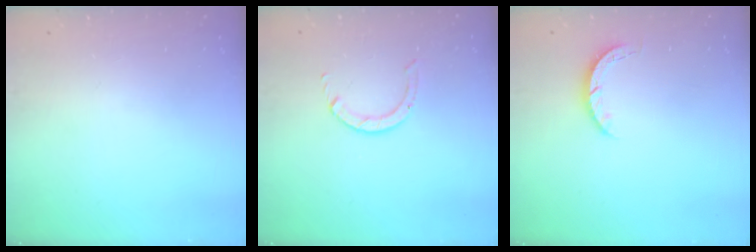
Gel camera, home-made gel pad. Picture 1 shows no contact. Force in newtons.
{"total": 1.7, "press": 1.7, "slide": 0.1}
{"total": 3.1, "press": 3.0, "slide": 0.4}